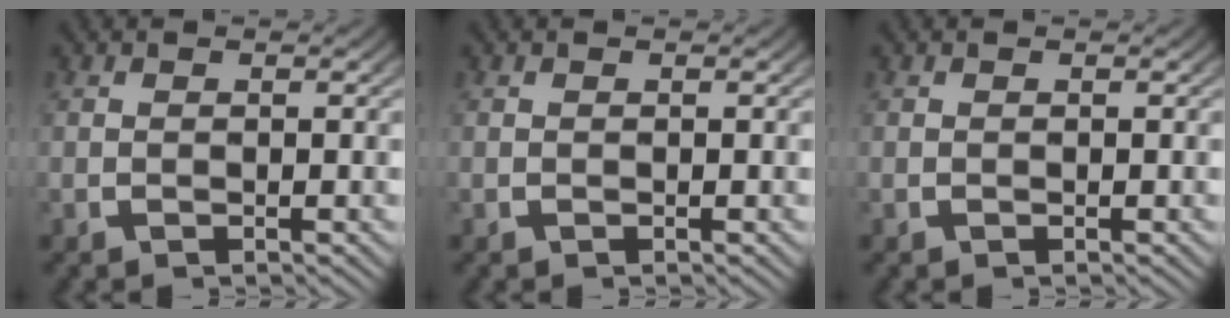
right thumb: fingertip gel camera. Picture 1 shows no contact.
{"total": 0.0}
{"total": 0.0}